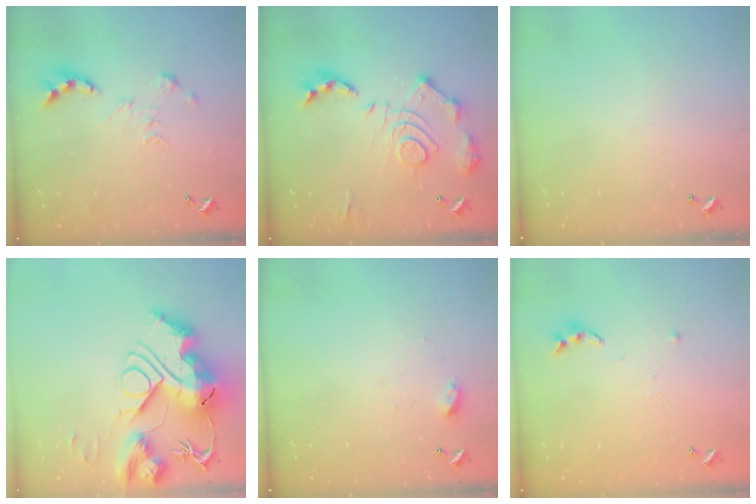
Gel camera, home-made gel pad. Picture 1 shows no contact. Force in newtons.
{"total": 16.6, "press": 16.6, "slide": 1.7}
{"total": 0.0}
{"total": 0.7, "press": 0.7, "slide": 0.0}
{"total": 4.0, "press": 4.0, "slide": 0.5}
{"total": 3.8, "press": 3.8, "slide": 0.3}